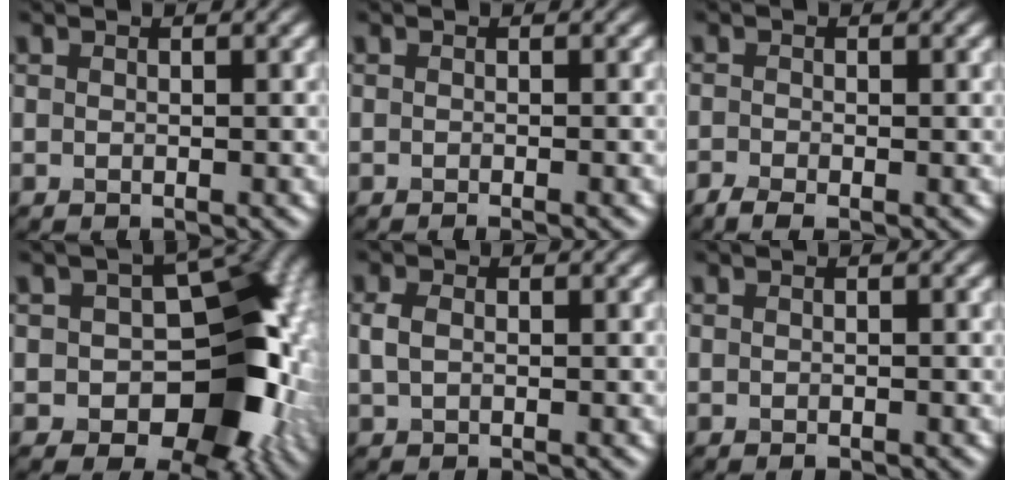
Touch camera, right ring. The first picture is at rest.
{"total": 1.4, "force": [-0.7, 0.3, 1.2], "torque": [-0.007, -0.003, -0.011]}
{"total": 1.6, "force": [-1.1, 0.5, 1.1], "torque": [-0.026, -0.007, -0.026]}
{"total": 11.0, "force": [-1.9, 7.2, 8.1], "torque": [-0.087, 0.000, -0.036]}
{"total": 1.4, "force": [0.1, 1.0, 1.0], "torque": [-0.025, 0.002, 0.001]}
{"total": 0.5, "force": [-0.4, 0.1, 0.4], "torque": [-0.004, 0.000, -0.005]}